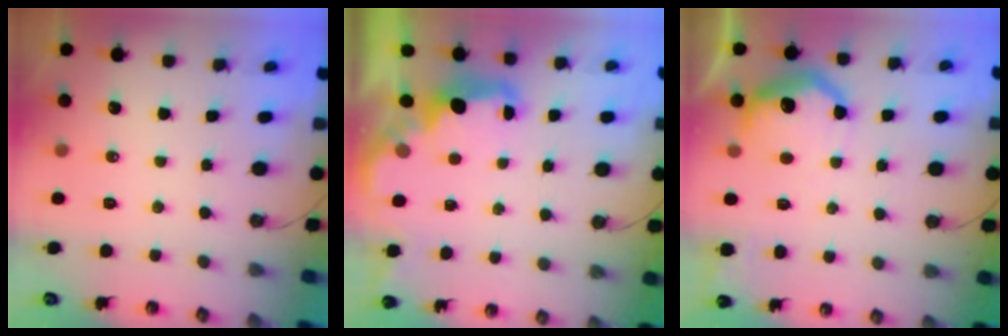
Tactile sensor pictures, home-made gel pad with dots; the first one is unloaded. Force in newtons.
{"total": 2.4, "press": 2.3, "slide": 0.8}
{"total": 11.4, "press": 11.4, "slide": 0.7}